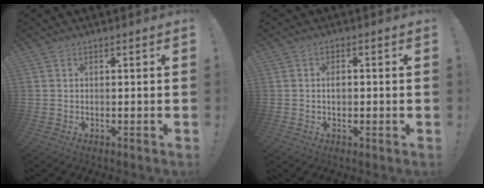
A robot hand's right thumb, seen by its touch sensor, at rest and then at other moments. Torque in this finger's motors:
{"motor_torque": [0.05, -0.07, -0.20, 0.38, 0.07]}